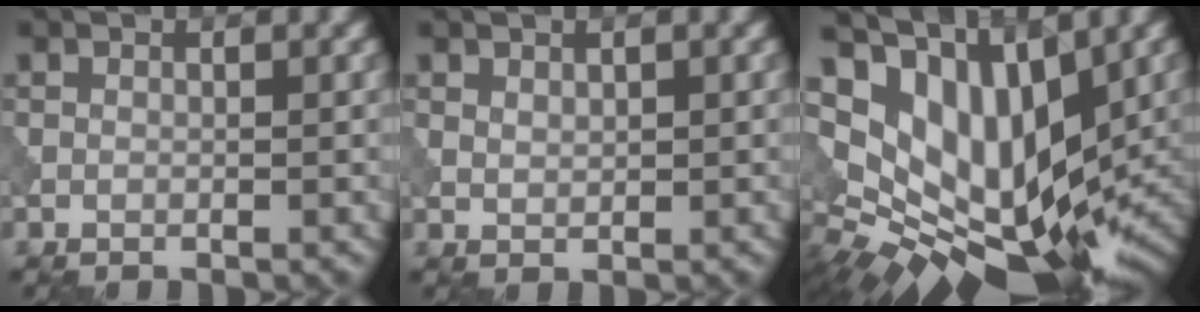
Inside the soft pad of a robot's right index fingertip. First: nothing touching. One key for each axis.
{"total": 1.0, "fx": 0.6, "fy": 0.6, "fz": 0.5, "tx": -0.010, "ty": -0.002, "tz": 0.016}
{"total": 15.9, "fx": 3.4, "fy": 9.0, "fz": 12.6, "tx": -0.185, "ty": -0.014, "tz": 0.107}